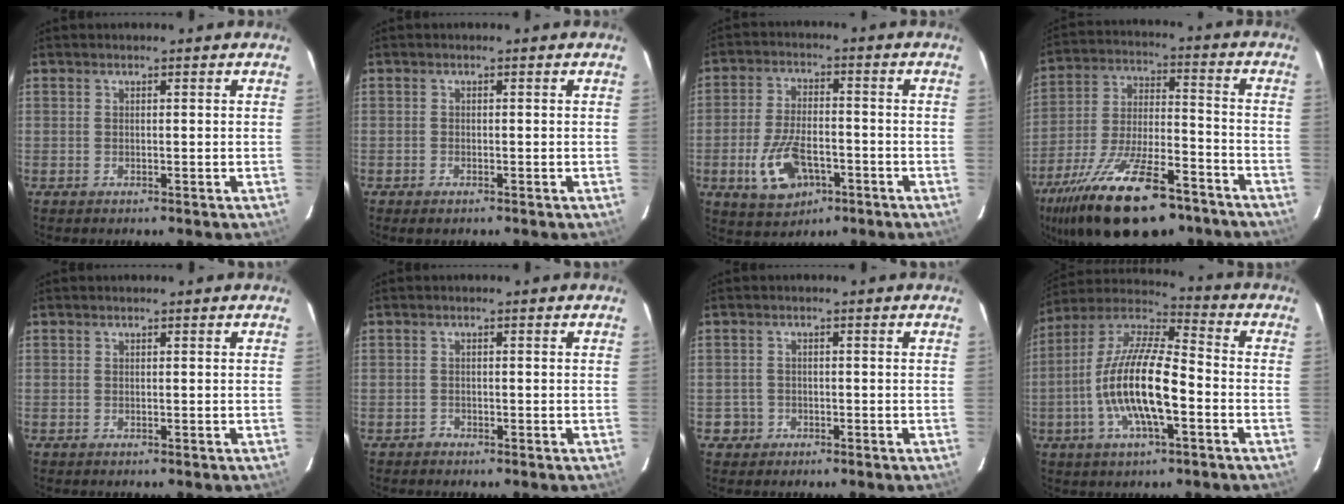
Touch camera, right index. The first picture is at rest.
{"total": 0.7, "force": [-0.6, 0.2, 0.1], "torque": [-0.002, -0.005, -0.013]}
{"total": 10.7, "force": [-4.3, 5.9, 7.9], "torque": [-0.171, -0.005, -0.068]}
{"total": 24.0, "force": [-16.7, 8.6, 15.0], "torque": [-0.284, -0.035, -0.260]}
{"total": 0.0}
{"total": 0.9, "force": [-0.7, 0.2, -0.5], "torque": [0.008, 0.004, -0.013]}
{"total": 2.4, "force": [-0.9, 2.1, -0.4], "torque": [0.005, 0.012, -0.012]}
{"total": 16.7, "force": [-4.4, 5.1, 15.3], "torque": [-0.300, -0.005, -0.089]}